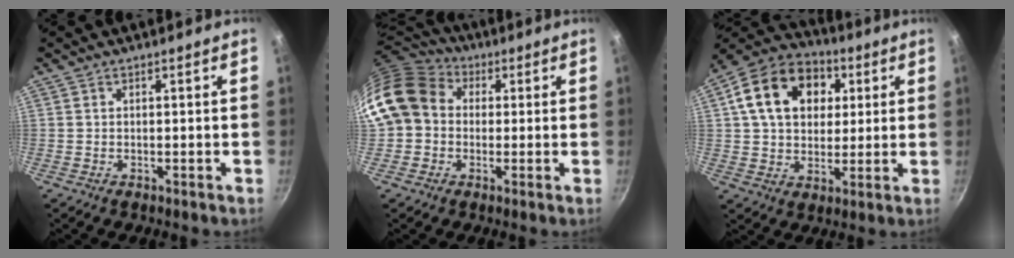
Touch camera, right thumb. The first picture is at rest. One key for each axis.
{"total": 13.9, "fx": 1.8, "fy": 11.6, "fz": 7.4, "tx": -0.123, "ty": 0.029, "tz": 0.018}
{"total": 18.0, "fx": 5.1, "fy": 13.3, "fz": 11.1, "tx": -0.166, "ty": 0.016, "tz": 0.075}